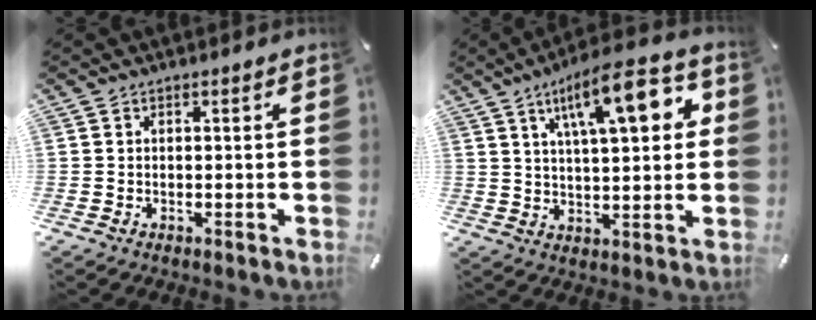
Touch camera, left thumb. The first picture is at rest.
{"total": 15.9, "force": [6.9, 5.5, 13.1], "torque": [-0.201, -0.017, 0.107]}